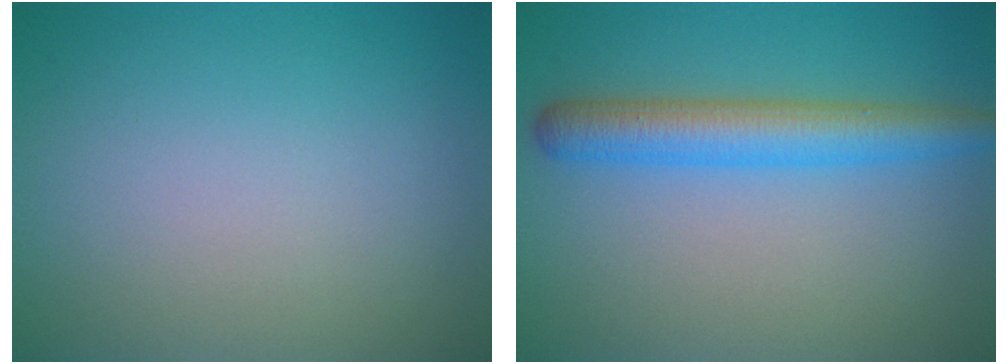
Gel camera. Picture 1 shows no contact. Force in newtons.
{"total": 4.6, "press": 4.6, "slide": 0.2}